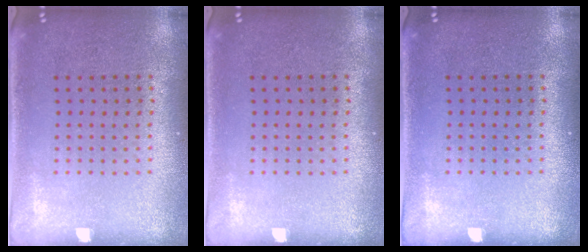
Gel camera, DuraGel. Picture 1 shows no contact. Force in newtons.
{"total": 0.0}
{"total": 0.0}